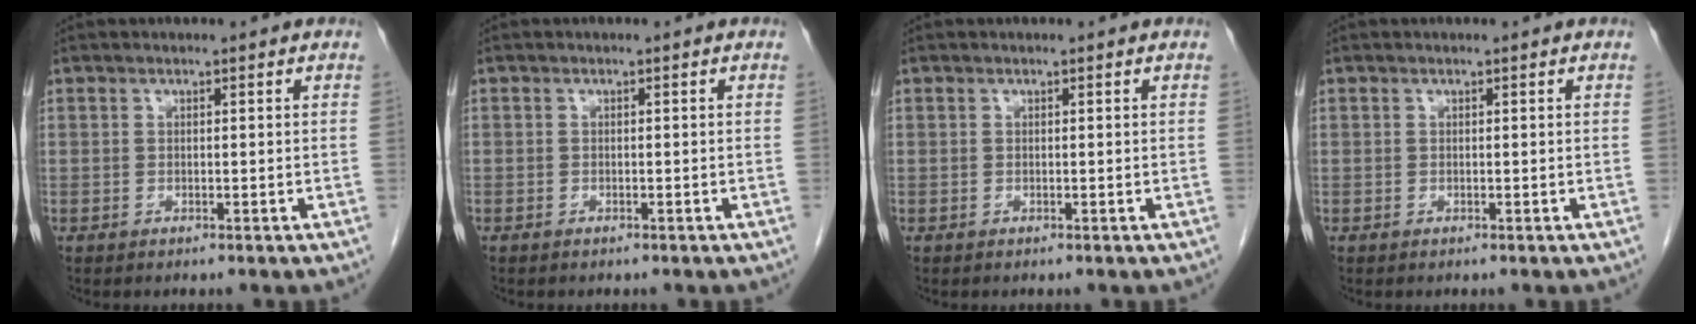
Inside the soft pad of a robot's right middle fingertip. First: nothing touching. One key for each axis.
{"total": 0.0}
{"total": 0.0}
{"total": 0.0}